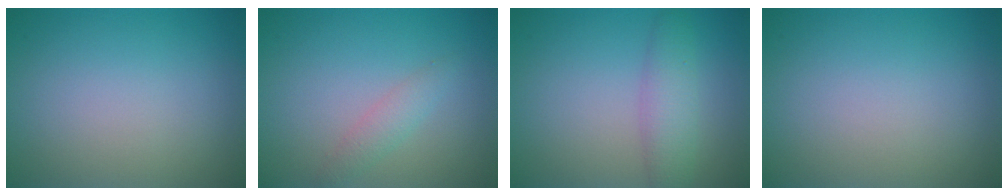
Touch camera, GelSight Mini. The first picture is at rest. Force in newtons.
{"total": 1.5, "press": 1.5, "slide": 0.0}
{"total": 3.1, "press": 3.1, "slide": 0.0}
{"total": 0.0}